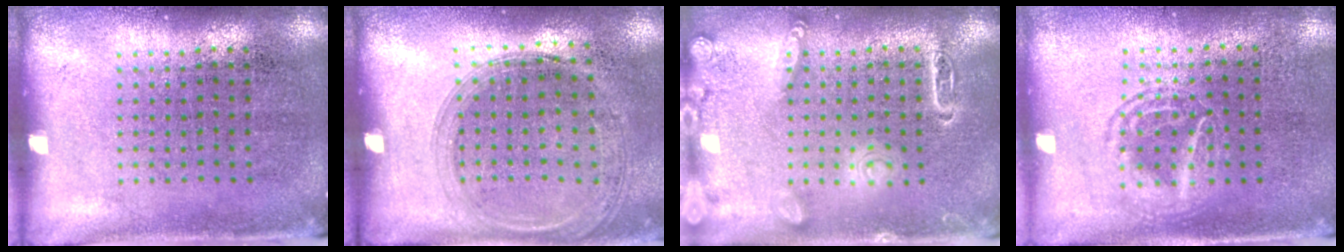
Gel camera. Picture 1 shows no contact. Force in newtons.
{"total": 1.3, "press": 1.2, "slide": 0.5}
{"total": 2.7, "press": 2.7, "slide": 0.3}
{"total": 1.2, "press": 1.1, "slide": 0.2}